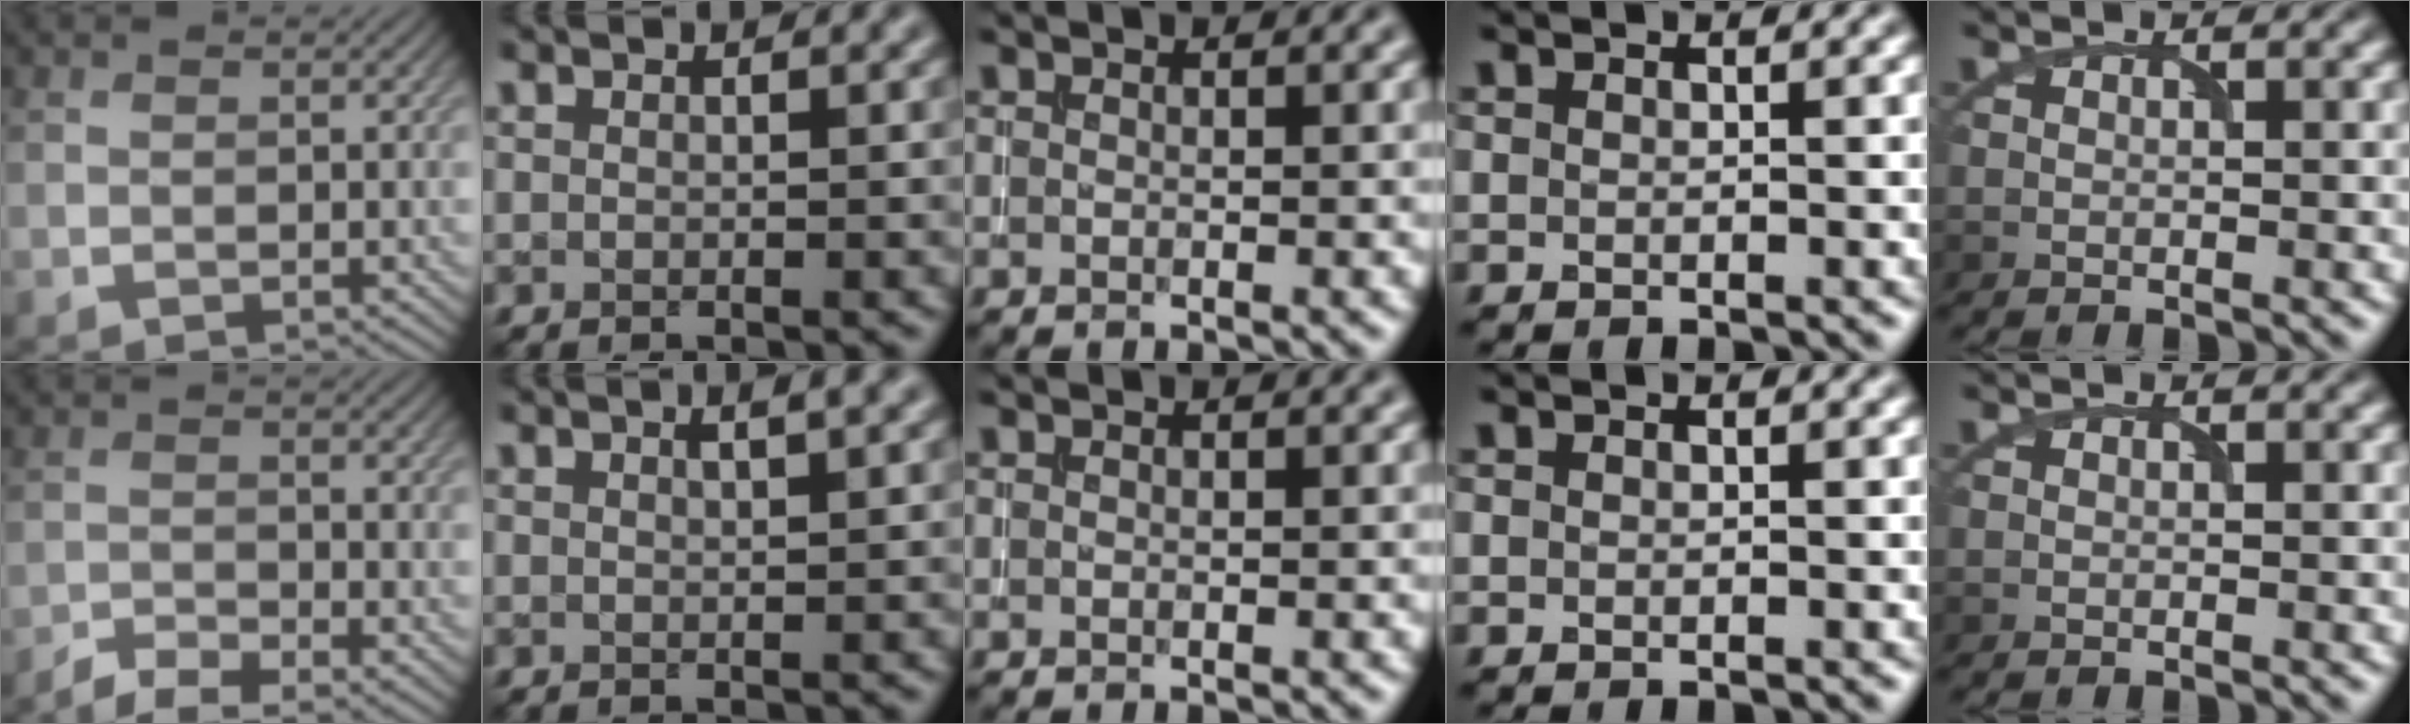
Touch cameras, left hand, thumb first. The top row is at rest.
{"thumb": {"total": 4.4, "force": [-3.5, 1.0, 2.5], "torque": [-0.048, -0.005, -0.063]}, "index": {"total": 1.7, "force": [0.9, 0.4, 1.4], "torque": [-0.017, 0.003, 0.011]}}